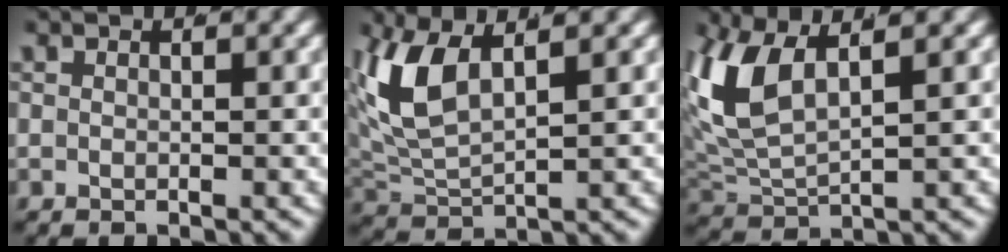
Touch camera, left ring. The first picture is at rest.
{"total": 5.4, "force": [1.9, 2.9, 4.1], "torque": [-0.120, -0.004, 0.045]}
{"total": 5.9, "force": [1.9, 3.3, 4.6], "torque": [-0.133, -0.003, 0.044]}